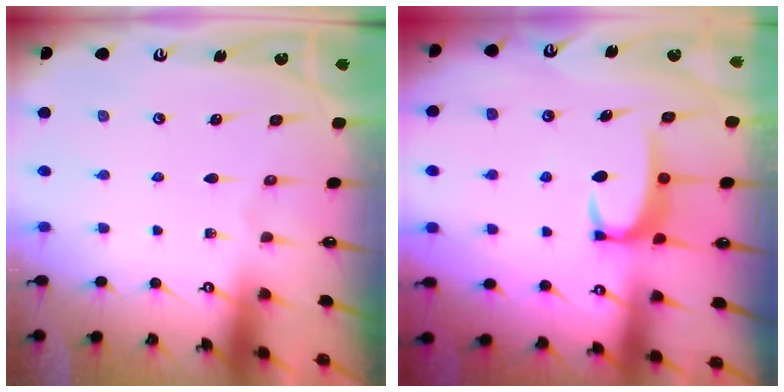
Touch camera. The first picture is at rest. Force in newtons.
{"total": 3.5, "press": 3.5, "slide": 0.4}